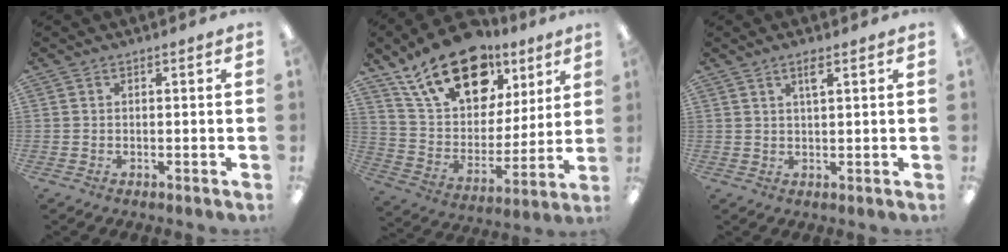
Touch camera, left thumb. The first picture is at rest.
{"total": 21.3, "force": [13.5, 12.0, 11.4], "torque": [-0.197, -0.064, 0.243]}
{"total": 2.8, "force": [1.8, 0.5, 2.0], "torque": [-0.038, 0.000, 0.028]}